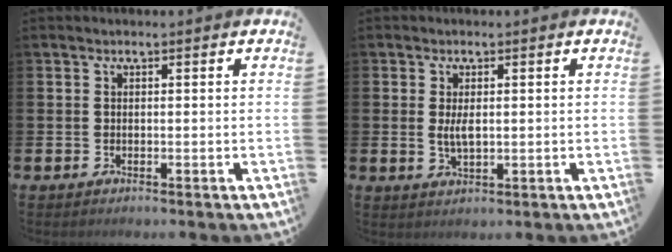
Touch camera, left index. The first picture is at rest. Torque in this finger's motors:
{"motor_torque": [0.34, 0.01, 0.08, 0.04]}